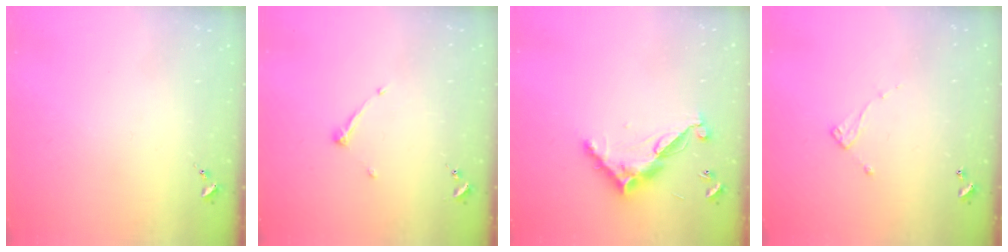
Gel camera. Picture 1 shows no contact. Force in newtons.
{"total": 5.8, "press": 5.8, "slide": 0.7}
{"total": 11.5, "press": 11.5, "slide": 0.4}
{"total": 5.0, "press": 5.0, "slide": 0.4}